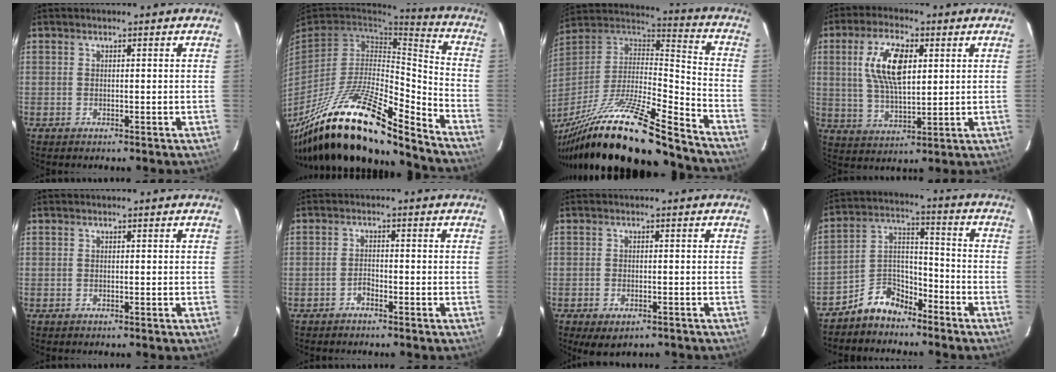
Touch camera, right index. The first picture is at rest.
{"total": 26.9, "force": [-18.4, 6.4, 18.5], "torque": [-0.336, -0.044, -0.322]}
{"total": 27.2, "force": [-20.0, 4.1, 17.9], "torque": [-0.313, -0.048, -0.336]}
{"total": 11.4, "force": [3.1, 4.9, 9.8], "torque": [-0.193, 0.010, 0.062]}
{"total": 0.0}
{"total": 1.5, "force": [-1.3, 0.6, 0.4], "torque": [-0.008, 0.003, -0.024]}
{"total": 5.1, "force": [-3.2, 2.6, 3.0], "torque": [-0.064, -0.018, -0.045]}
{"total": 8.3, "force": [-6.5, 4.4, 2.7], "torque": [-0.059, 0.043, -0.124]}